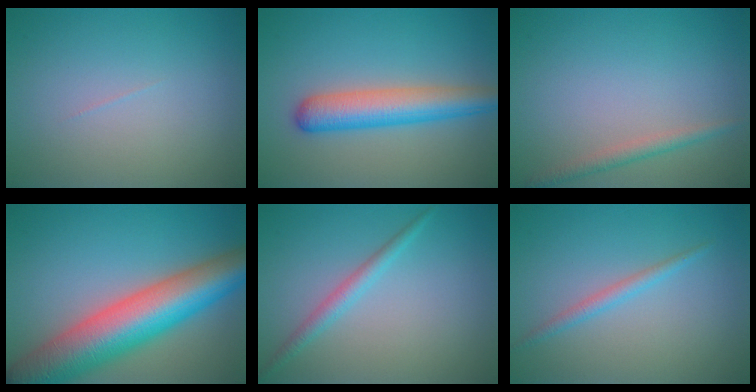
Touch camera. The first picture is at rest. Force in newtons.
{"total": 5.3, "press": 5.3, "slide": 0.2}
{"total": 1.6, "press": 1.6, "slide": 0.0}
{"total": 11.7, "press": 11.7, "slide": 0.4}
{"total": 1.8, "press": 1.8, "slide": 0.1}
{"total": 1.4, "press": 1.4, "slide": 0.1}